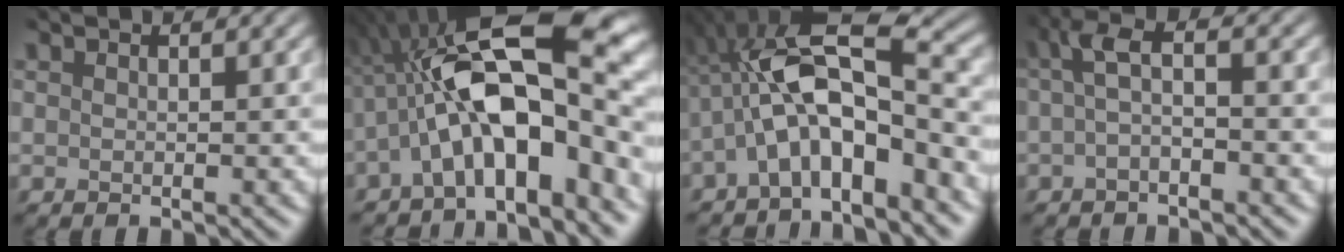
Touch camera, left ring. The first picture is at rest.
{"total": 12.9, "force": [-3.1, 5.0, 11.5], "torque": [-0.189, 0.019, -0.055]}
{"total": 8.5, "force": [-3.5, 2.9, 7.1], "torque": [-0.140, 0.016, -0.060]}
{"total": 2.2, "force": [-1.0, 0.5, 1.9], "torque": [-0.053, 0.001, -0.010]}